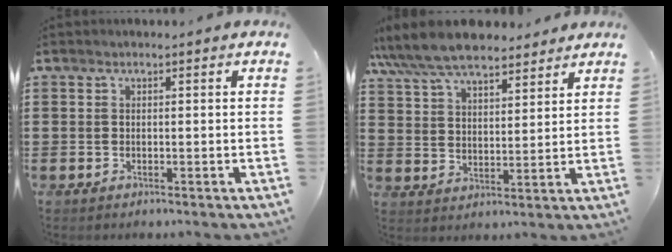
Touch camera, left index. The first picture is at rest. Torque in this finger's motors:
{"motor_torque": [1.94, -0.20, 1.06, 0.21]}